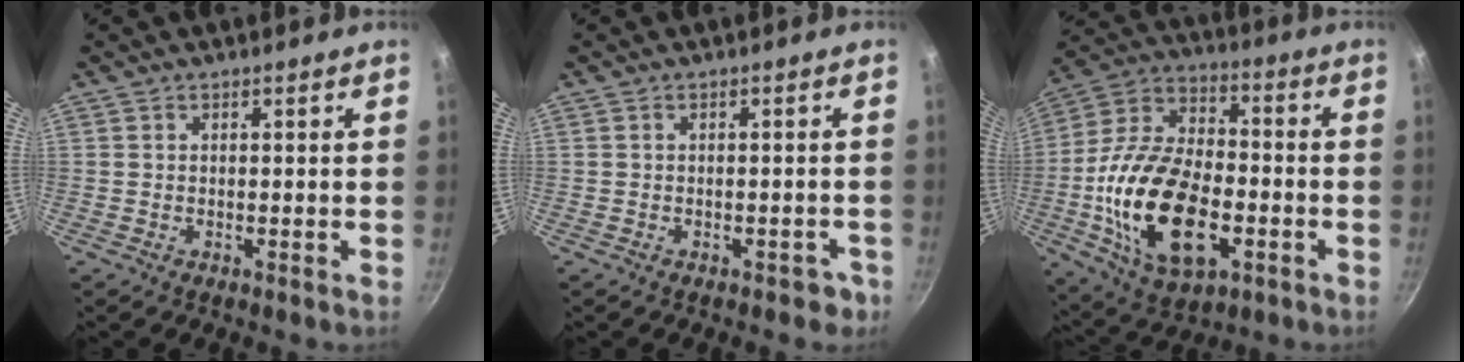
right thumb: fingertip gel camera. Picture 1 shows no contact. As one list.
[{"total": 2.4, "force": [-1.4, 1.6, 1.1], "torque": [0.007, 0.028, 0.003]}, {"total": 24.0, "force": [-5.7, 13.7, 18.8], "torque": [-0.344, 0.027, -0.100]}]